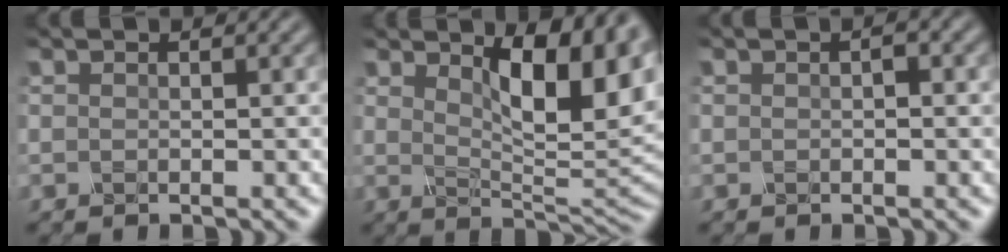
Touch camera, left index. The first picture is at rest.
{"total": 9.1, "force": [3.2, 3.5, 7.8], "torque": [-0.113, -0.005, 0.049]}
{"total": 0.9, "force": [0.0, 0.5, 0.8], "torque": [-0.012, 0.001, -0.001]}